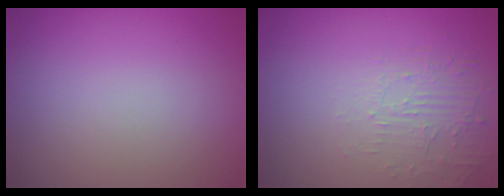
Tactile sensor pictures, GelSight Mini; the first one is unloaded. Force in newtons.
{"total": 1.8, "press": 0.7, "slide": 1.7}